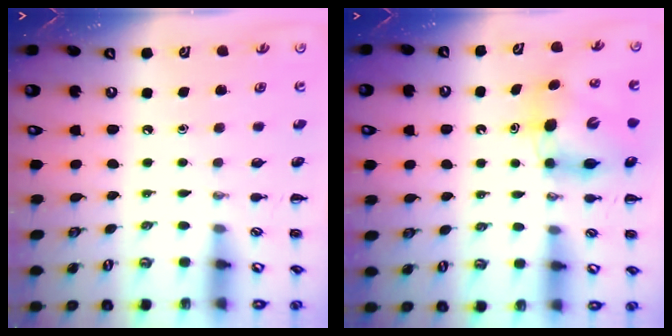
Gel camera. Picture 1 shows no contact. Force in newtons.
{"total": 6.7, "press": 6.6, "slide": 1.1}